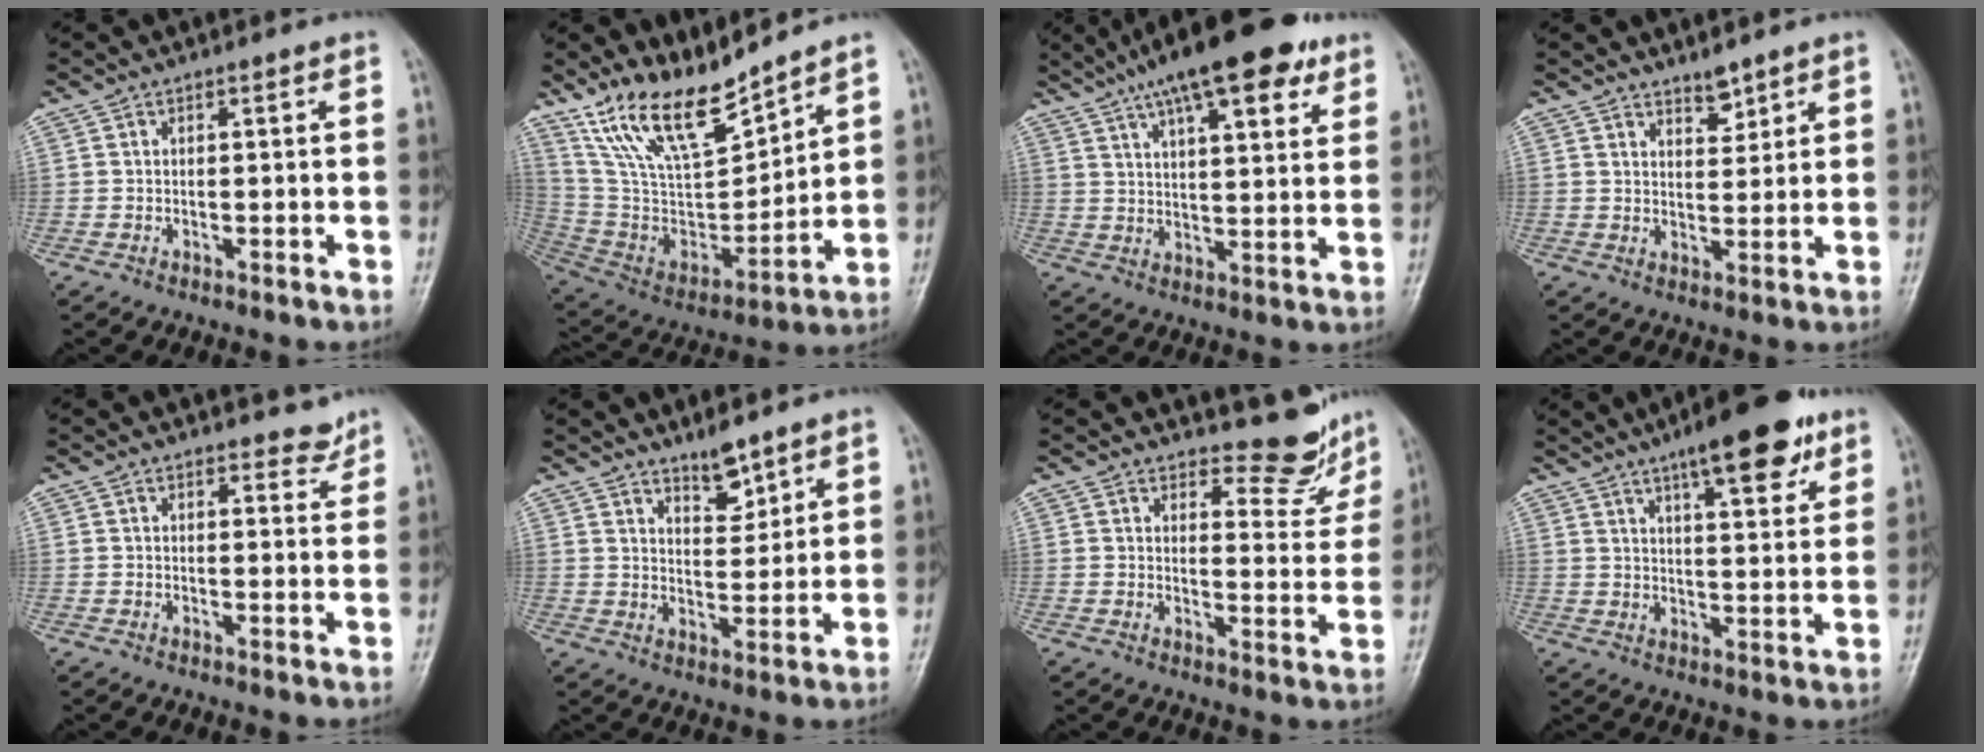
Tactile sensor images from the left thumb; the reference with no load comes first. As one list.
[{"total": 16.9, "force": [13.7, 4.8, 8.6], "torque": [-0.127, -0.074, 0.271]}, {"total": 19.0, "force": [11.7, 6.3, 13.6], "torque": [-0.193, -0.010, 0.179]}, {"total": 3.3, "force": [2.7, 1.3, 1.4], "torque": [-0.010, -0.024, 0.047]}, {"total": 3.0, "force": [2.7, 1.2, 0.4], "torque": [0.014, -0.021, 0.027]}, {"total": 5.5, "force": [4.3, 2.0, 2.7], "torque": [-0.026, -0.039, 0.076]}, {"total": 7.9, "force": [7.4, 2.6, 1.0], "torque": [0.015, -0.073, 0.090]}, {"total": 14.3, "force": [8.8, 4.3, 10.4], "torque": [-0.121, -0.034, 0.127]}]